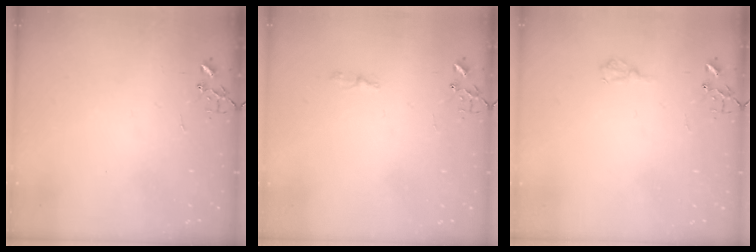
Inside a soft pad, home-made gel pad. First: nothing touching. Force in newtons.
{"total": 3.7, "press": 3.7, "slide": 0.5}
{"total": 6.8, "press": 6.8, "slide": 0.9}